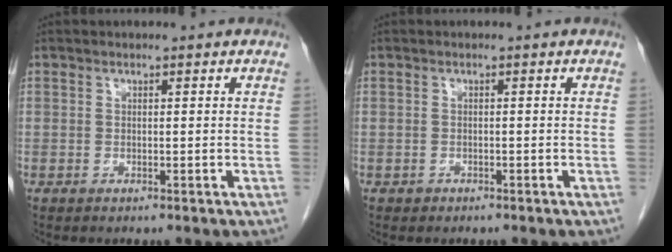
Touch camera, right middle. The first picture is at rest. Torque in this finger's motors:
{"motor_torque": [-0.39, 0.11, -0.05, 0.00]}